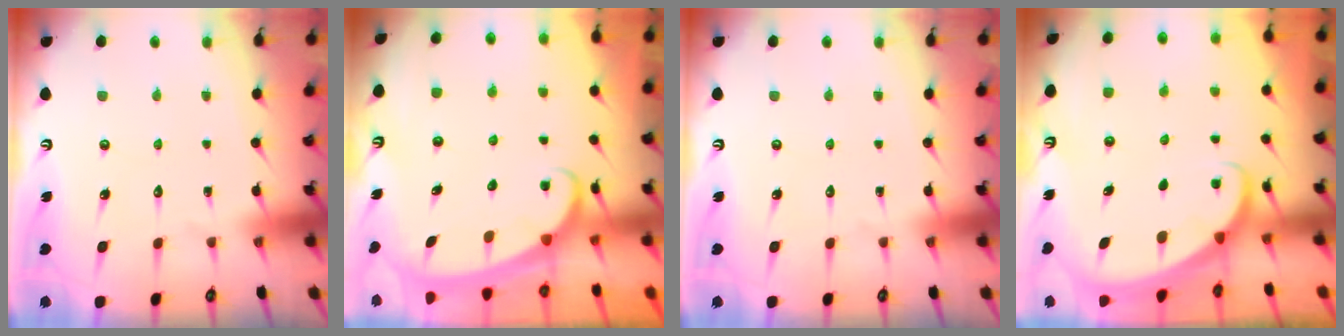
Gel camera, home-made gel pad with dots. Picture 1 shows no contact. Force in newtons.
{"total": 2.3, "press": 2.3, "slide": 0.3}
{"total": 0.0}
{"total": 1.8, "press": 1.8, "slide": 0.1}